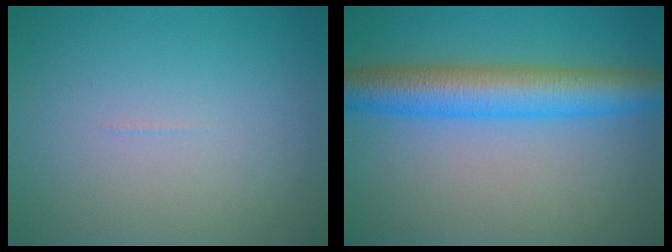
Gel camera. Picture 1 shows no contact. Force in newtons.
{"total": 6.7, "press": 6.7, "slide": 0.1}